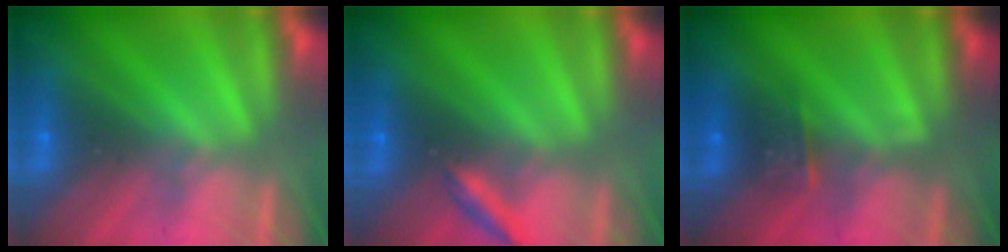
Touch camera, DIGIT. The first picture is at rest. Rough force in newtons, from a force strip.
{"total": 2.1}
{"total": 2.4}